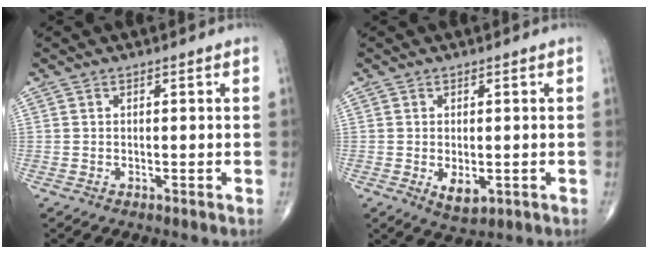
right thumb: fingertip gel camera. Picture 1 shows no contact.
{"total": 3.8, "force": [-0.7, 2.1, 3.1], "torque": [-0.044, -0.009, -0.002]}